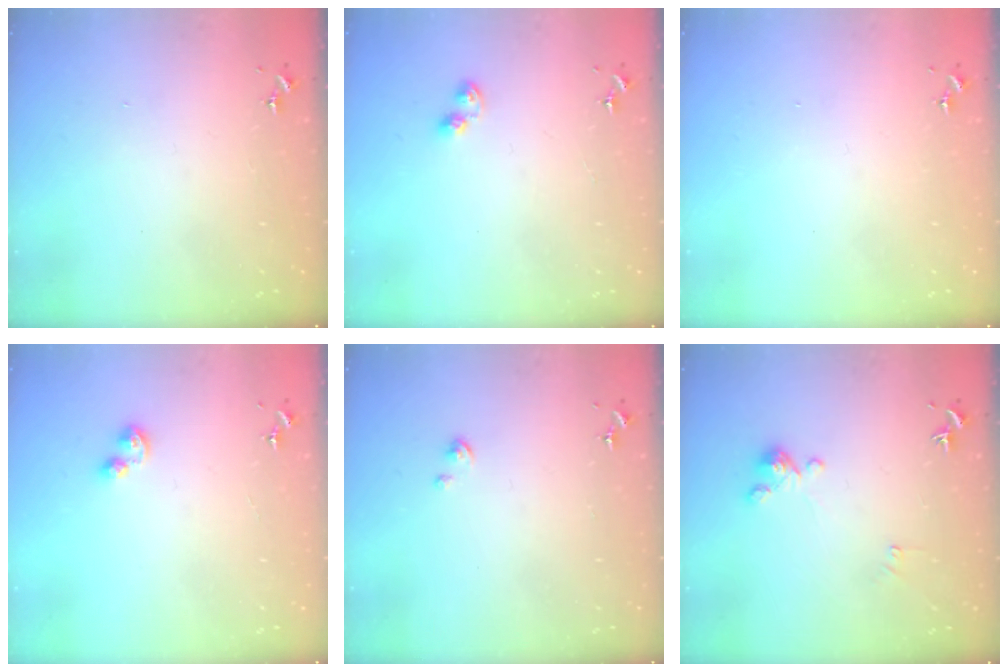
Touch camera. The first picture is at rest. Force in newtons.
{"total": 4.5, "press": 4.5, "slide": 0.5}
{"total": 0.0}
{"total": 5.0, "press": 4.9, "slide": 0.9}
{"total": 0.8, "press": 0.8, "slide": 0.2}
{"total": 0.0}